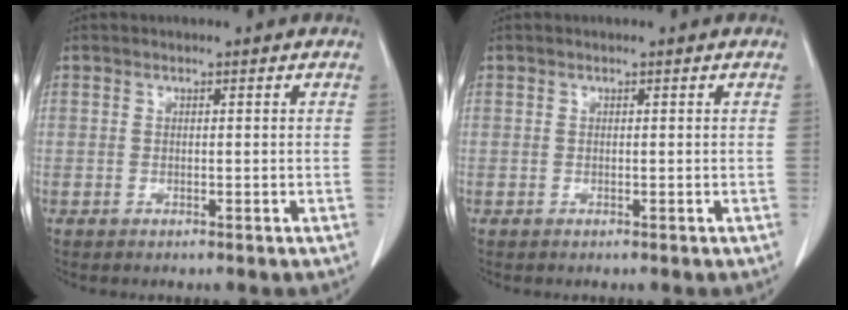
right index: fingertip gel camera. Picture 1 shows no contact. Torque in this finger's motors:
{"motor_torque": [0.04, -0.01, -0.01, 0.01]}